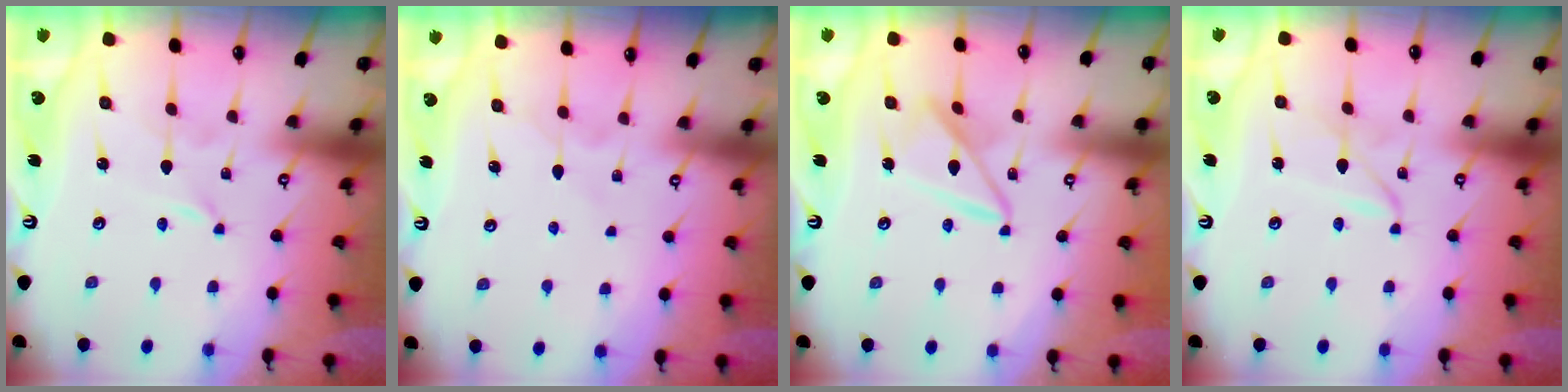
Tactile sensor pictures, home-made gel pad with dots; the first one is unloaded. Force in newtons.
{"total": 5.6, "press": 5.5, "slide": 0.7}
{"total": 11.4, "press": 11.3, "slide": 1.0}
{"total": 1.8, "press": 1.8, "slide": 0.2}